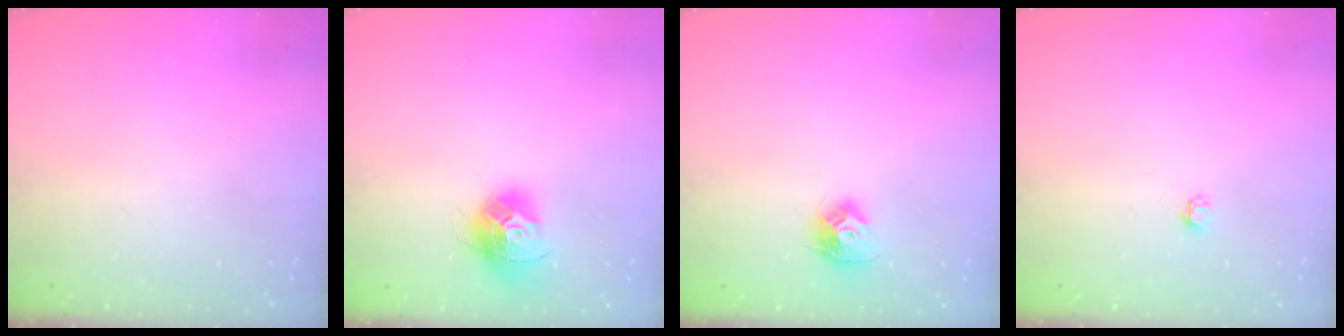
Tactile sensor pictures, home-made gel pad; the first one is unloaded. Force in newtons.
{"total": 13.2, "press": 13.1, "slide": 1.3}
{"total": 8.9, "press": 8.9, "slide": 0.1}
{"total": 2.7, "press": 2.7, "slide": 0.4}